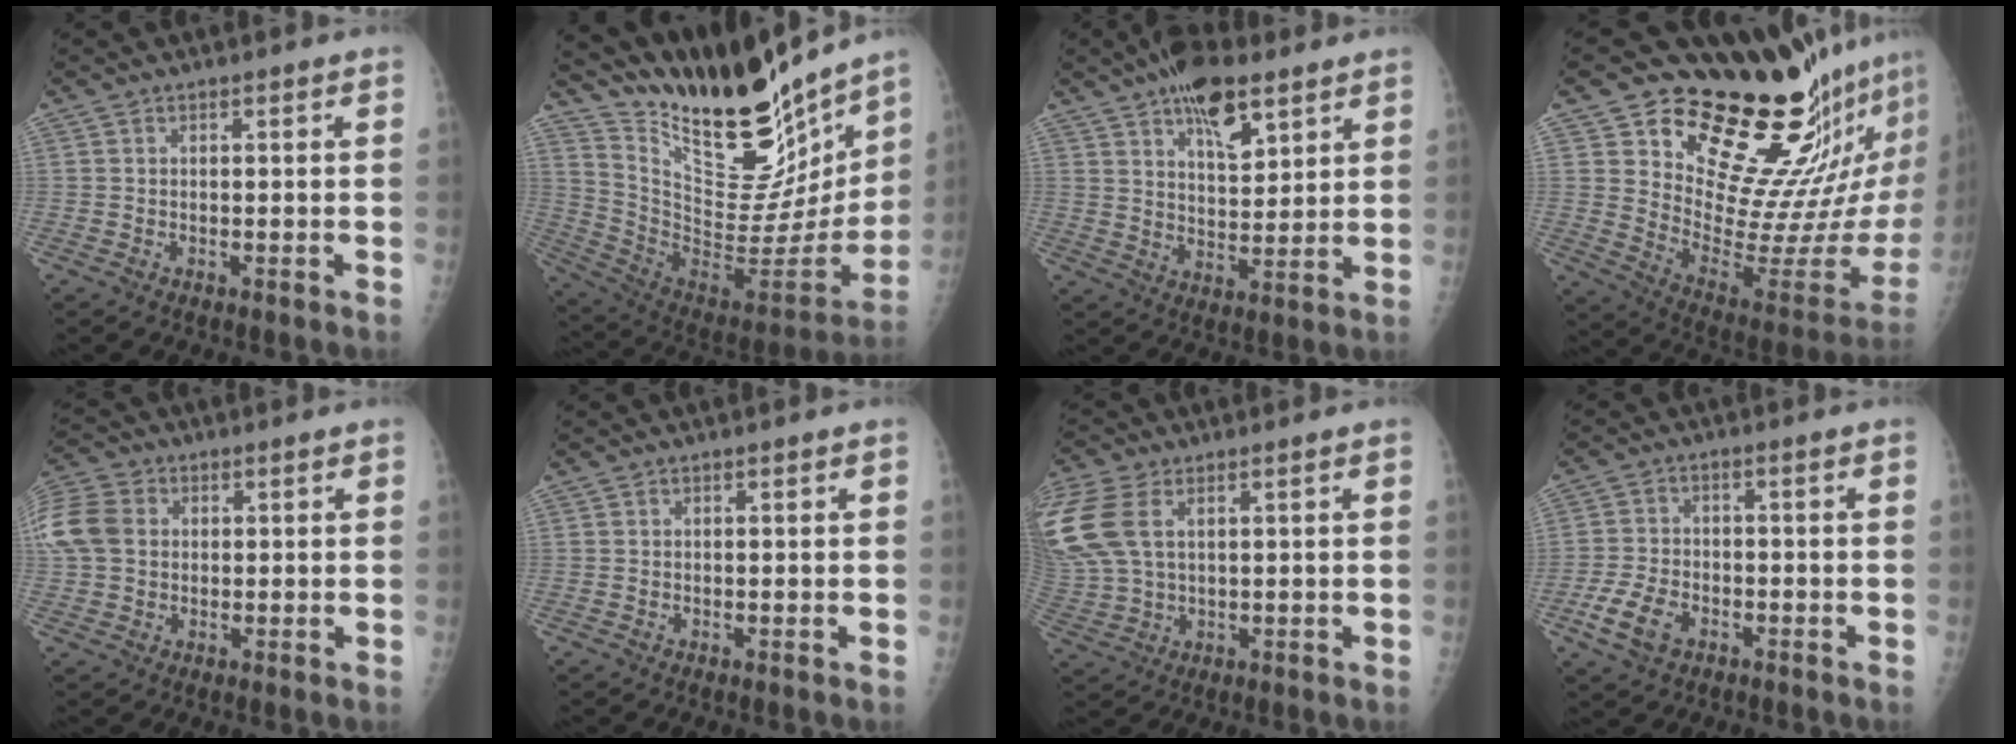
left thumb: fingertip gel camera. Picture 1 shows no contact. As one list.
[{"total": 28.8, "force": [21.9, 9.5, 16.0], "torque": [-0.224, -0.111, 0.359]}, {"total": 12.2, "force": [7.4, 5.4, 8.0], "torque": [-0.100, -0.034, 0.121]}, {"total": 25.9, "force": [18.9, 7.7, 16.0], "torque": [-0.192, -0.146, 0.281]}, {"total": 15.4, "force": [2.7, 12.5, 8.6], "torque": [-0.224, 0.040, 0.053]}, {"total": 0.0}, {"total": 13.8, "force": [4.6, 8.3, 10.0], "torque": [-0.270, 0.004, 0.096]}, {"total": 6.7, "force": [-3.3, 4.2, 4.1], "torque": [-0.084, 0.010, -0.061]}]